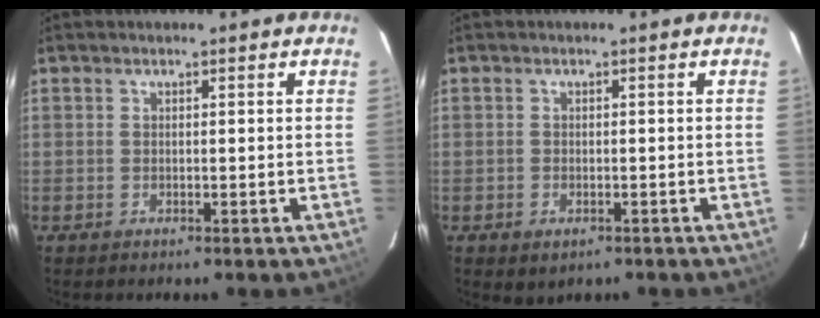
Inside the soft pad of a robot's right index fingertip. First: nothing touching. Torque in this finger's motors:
{"motor_torque": [0.35, -0.44, -0.01, -0.03]}